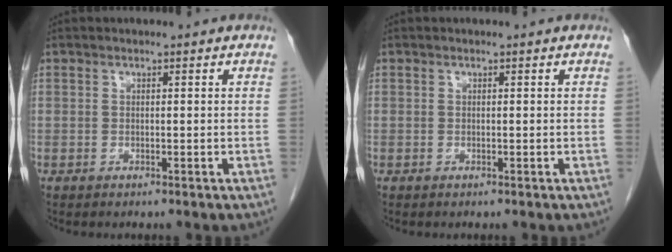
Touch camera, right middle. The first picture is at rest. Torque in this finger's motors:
{"motor_torque": [-0.39, -0.10, 0.00, -0.02]}